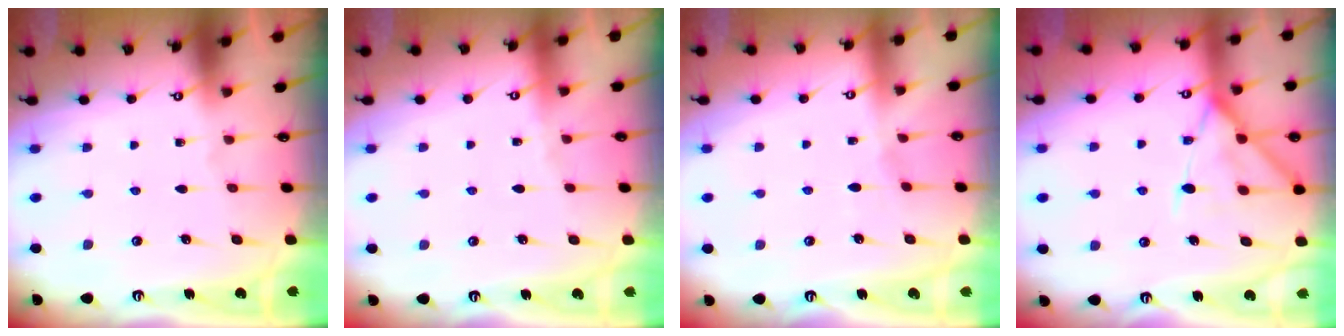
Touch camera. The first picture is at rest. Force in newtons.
{"total": 0.7, "press": 0.6, "slide": 0.3}
{"total": 1.7, "press": 1.7, "slide": 0.4}
{"total": 14.4, "press": 14.4, "slide": 1.2}